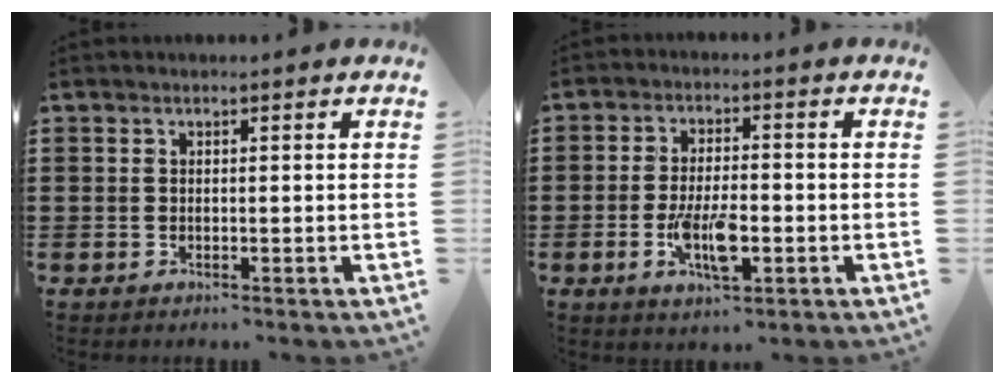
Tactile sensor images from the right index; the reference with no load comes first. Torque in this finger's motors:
{"motor_torque": [2.14, 0.00, 0.84, 0.21]}